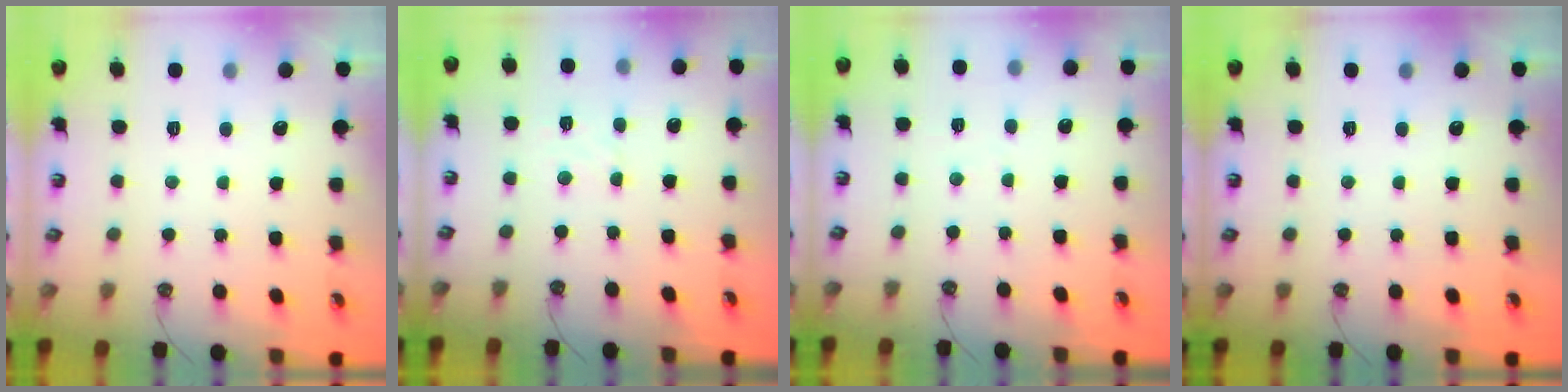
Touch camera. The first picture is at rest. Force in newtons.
{"total": 3.5, "press": 3.4, "slide": 0.6}
{"total": 2.8, "press": 2.8, "slide": 0.4}
{"total": 0.0}